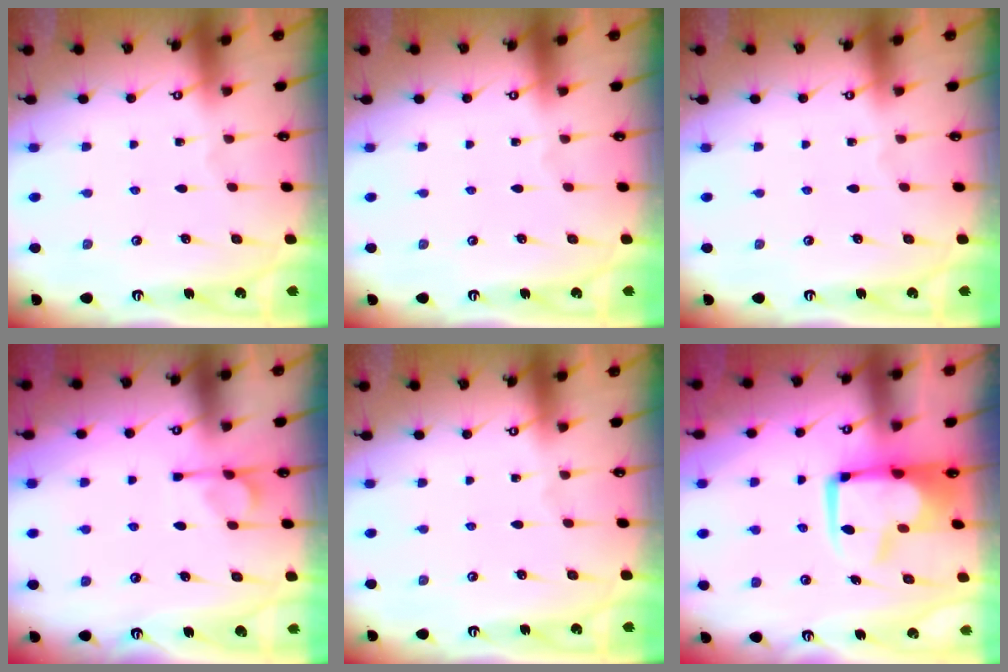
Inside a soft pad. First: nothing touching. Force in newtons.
{"total": 0.0}
{"total": 0.0}
{"total": 6.7, "press": 6.7, "slide": 0.9}
{"total": 0.0}
{"total": 4.4, "press": 4.1, "slide": 1.6}